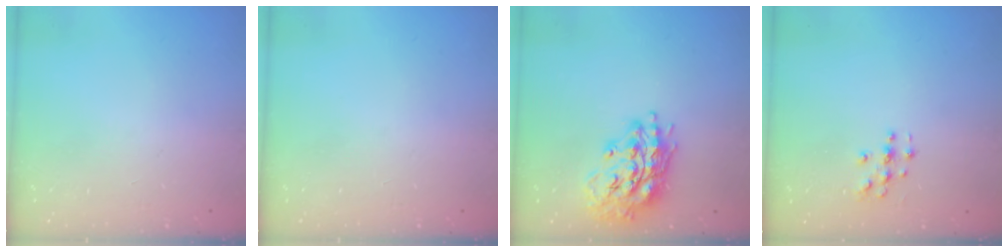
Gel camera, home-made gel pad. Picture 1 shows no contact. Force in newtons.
{"total": 0.0}
{"total": 16.5, "press": 16.4, "slide": 1.9}
{"total": 3.1, "press": 3.0, "slide": 0.3}